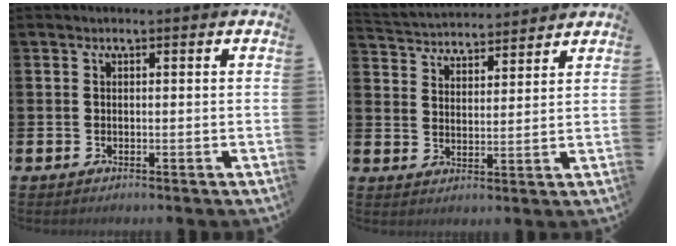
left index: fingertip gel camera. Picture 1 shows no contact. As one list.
[{"total": 4.4, "force": [4.3, 0.8, -0.5], "torque": [-0.012, -0.032, 0.075]}]